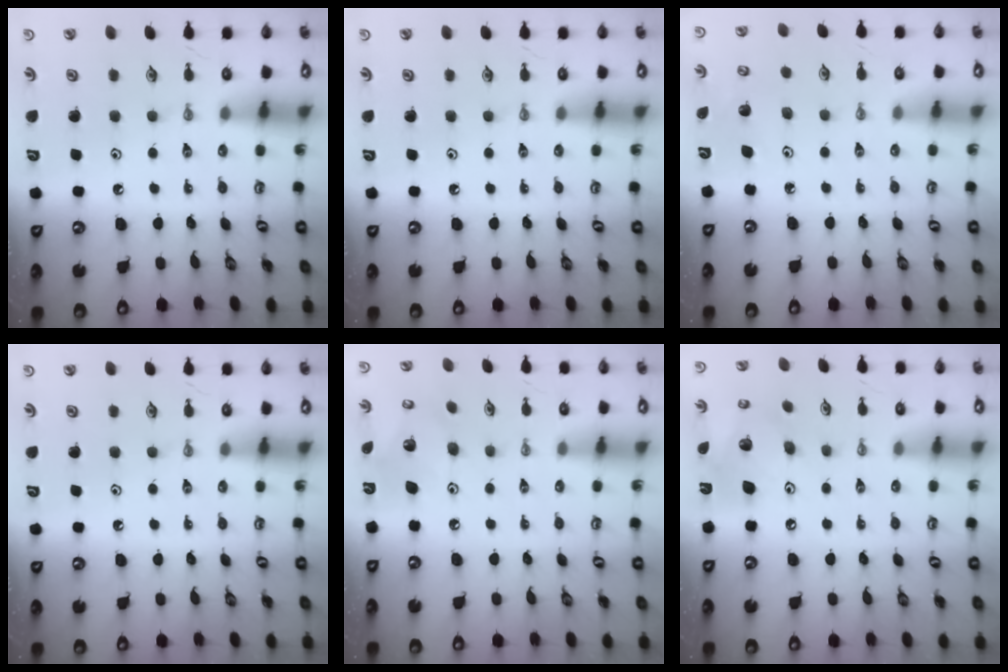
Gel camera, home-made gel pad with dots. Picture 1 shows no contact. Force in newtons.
{"total": 0.0}
{"total": 4.5, "press": 4.5, "slide": 0.2}
{"total": 0.0}
{"total": 9.8, "press": 9.8, "slide": 0.3}
{"total": 15.6, "press": 15.3, "slide": 2.8}